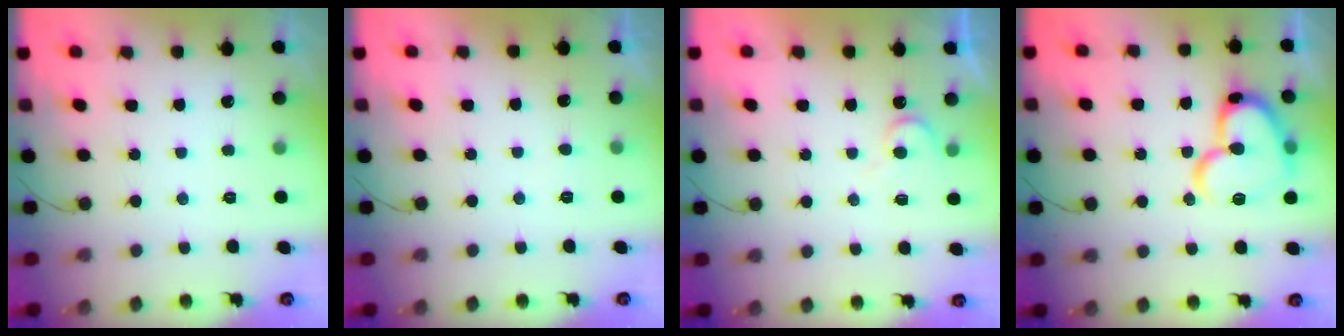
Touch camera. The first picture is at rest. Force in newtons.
{"total": 2.3, "press": 2.3, "slide": 0.1}
{"total": 5.2, "press": 5.2, "slide": 0.4}
{"total": 17.6, "press": 17.5, "slide": 2.2}